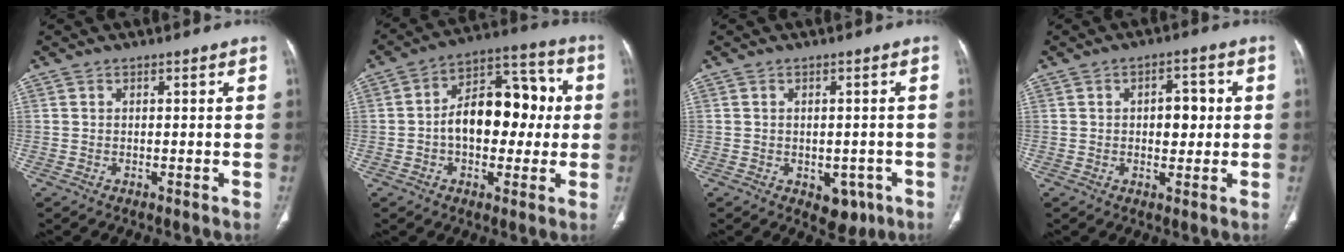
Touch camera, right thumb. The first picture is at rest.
{"total": 15.7, "force": [0.0, 9.8, 12.2], "torque": [-0.146, 0.041, -0.007]}
{"total": 5.0, "force": [-2.0, 3.4, 3.0], "torque": [-0.014, 0.008, -0.015]}
{"total": 8.3, "force": [0.7, 4.9, 6.7], "torque": [-0.061, 0.014, 0.011]}